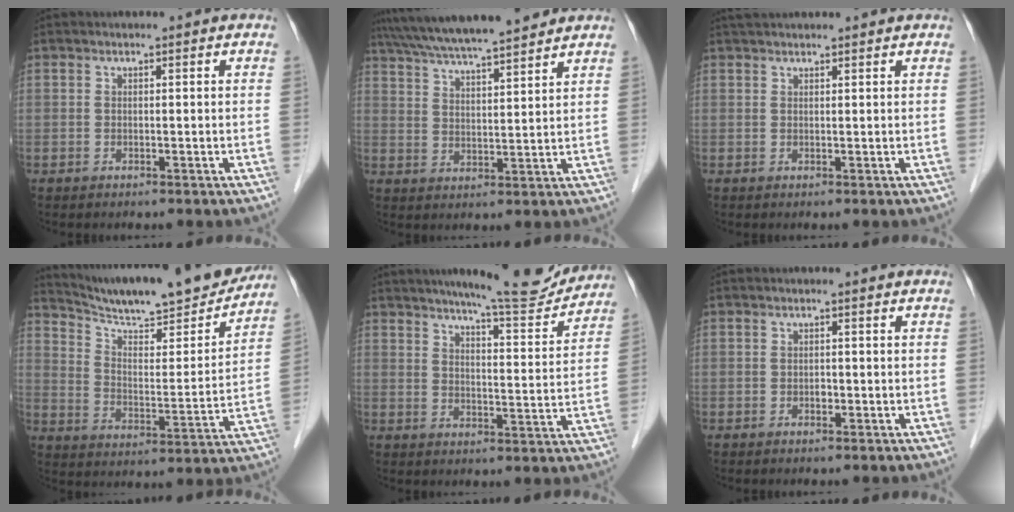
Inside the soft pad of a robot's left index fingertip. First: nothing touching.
{"total": 15.5, "force": [13.7, 0.8, 7.2], "torque": [-0.129, 0.028, 0.215]}
{"total": 3.9, "force": [3.7, 0.3, 1.3], "torque": [-0.017, 0.034, 0.056]}
{"total": 21.5, "force": [19.5, 2.2, 8.7], "torque": [-0.142, -0.030, 0.283]}
{"total": 13.1, "force": [12.0, 1.0, 5.0], "torque": [-0.068, -0.014, 0.158]}
{"total": 0.8, "force": [-0.4, 0.5, 0.5], "torque": [-0.008, 0.000, -0.007]}